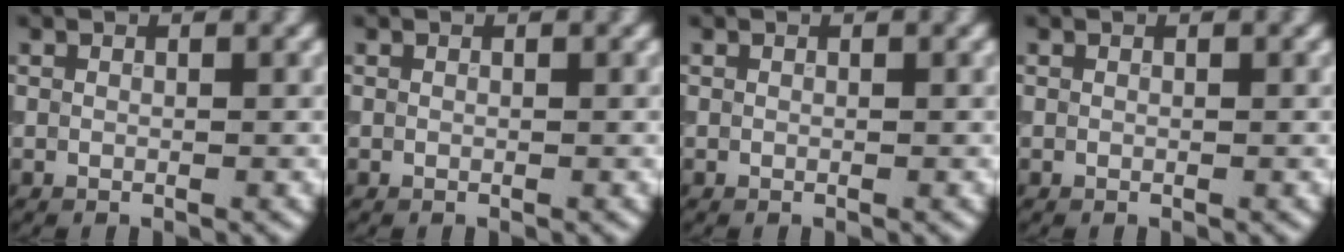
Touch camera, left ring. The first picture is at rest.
{"total": 0.0}
{"total": 0.0}
{"total": 0.0}